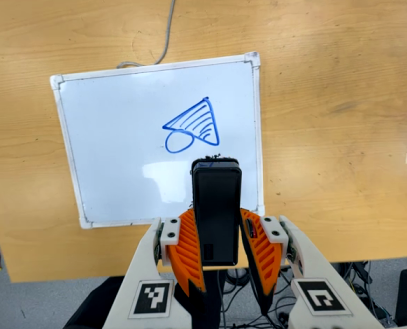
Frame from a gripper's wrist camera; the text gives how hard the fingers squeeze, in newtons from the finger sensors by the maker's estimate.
{"total": 4.7, "left": 3.4, "right": 6.0}